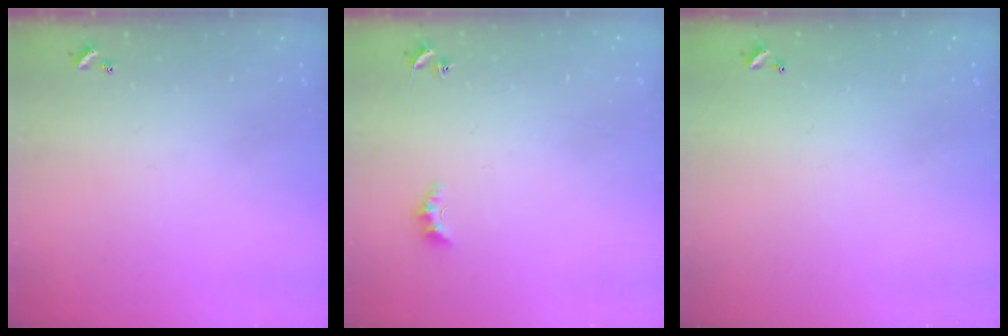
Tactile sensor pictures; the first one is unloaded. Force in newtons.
{"total": 2.6, "press": 2.5, "slide": 0.6}
{"total": 2.8, "press": 2.8, "slide": 0.1}